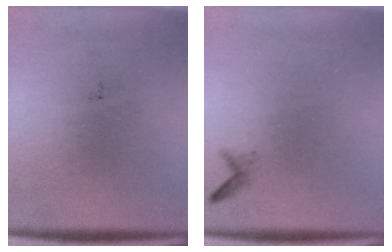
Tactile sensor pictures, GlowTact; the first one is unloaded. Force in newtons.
{"total": 0.6}